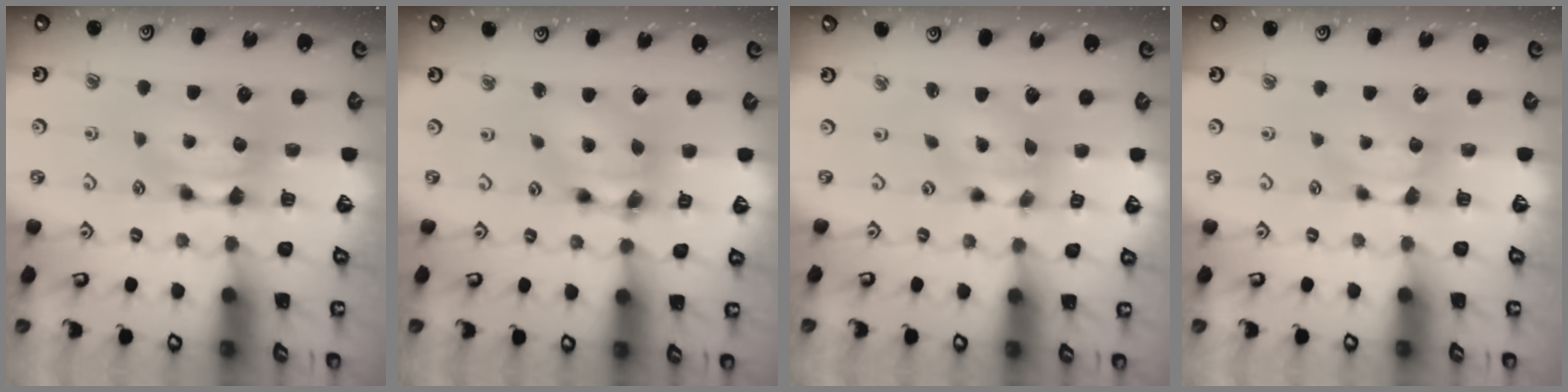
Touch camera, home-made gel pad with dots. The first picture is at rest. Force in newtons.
{"total": 6.3, "press": 6.0, "slide": 1.9}
{"total": 2.7, "press": 2.3, "slide": 1.4}
{"total": 1.0, "press": 0.9, "slide": 0.3}